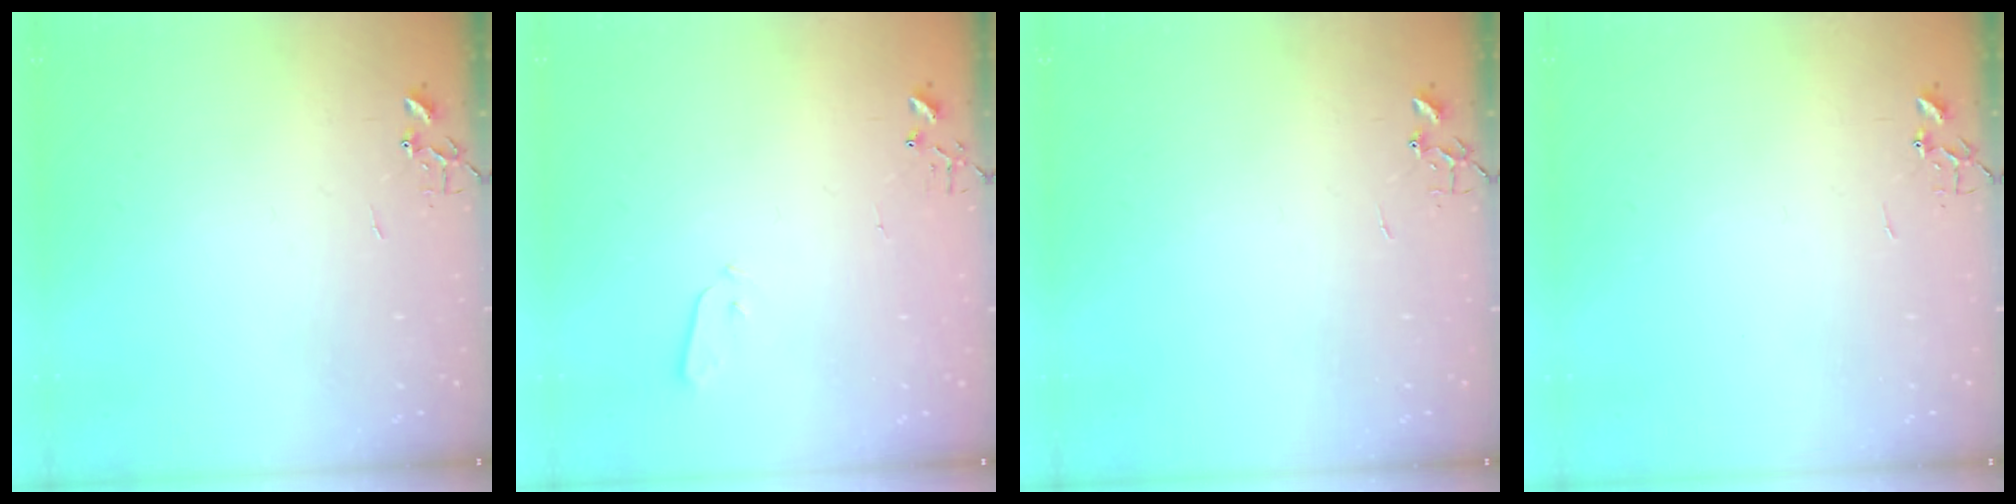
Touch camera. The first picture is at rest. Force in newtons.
{"total": 2.5, "press": 2.5, "slide": 0.4}
{"total": 0.0}
{"total": 0.0}